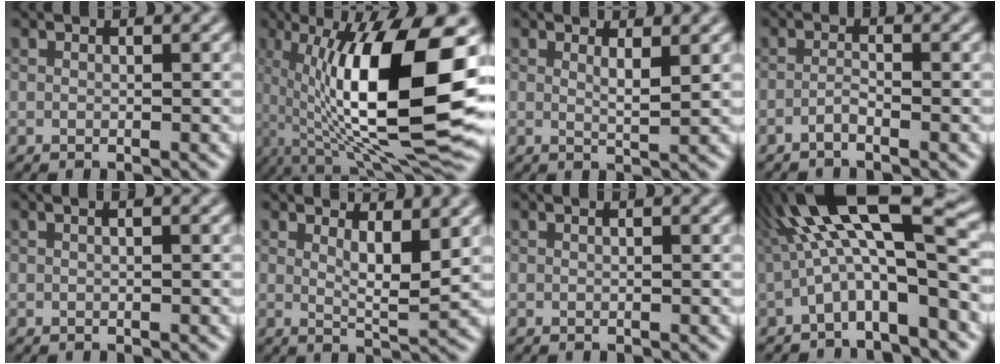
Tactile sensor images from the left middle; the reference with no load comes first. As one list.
[{"total": 14.9, "force": [1.4, 4.1, 14.2], "torque": [-0.211, -0.007, 0.022]}, {"total": 1.6, "force": [0.9, 0.3, 1.3], "torque": [-0.019, -0.005, 0.013]}, {"total": 1.1, "force": [-0.8, 0.1, 0.8], "torque": [-0.015, 0.003, -0.018]}, {"total": 0.7, "force": [0.2, 0.1, 0.7], "torque": [-0.013, 0.000, 0.000]}, {"total": 3.1, "force": [1.3, 0.8, 2.7], "torque": [-0.047, -0.009, 0.024]}, {"total": 0.0}, {"total": 10.7, "force": [-1.0, 2.9, 10.2], "torque": [-0.178, 0.032, -0.026]}]